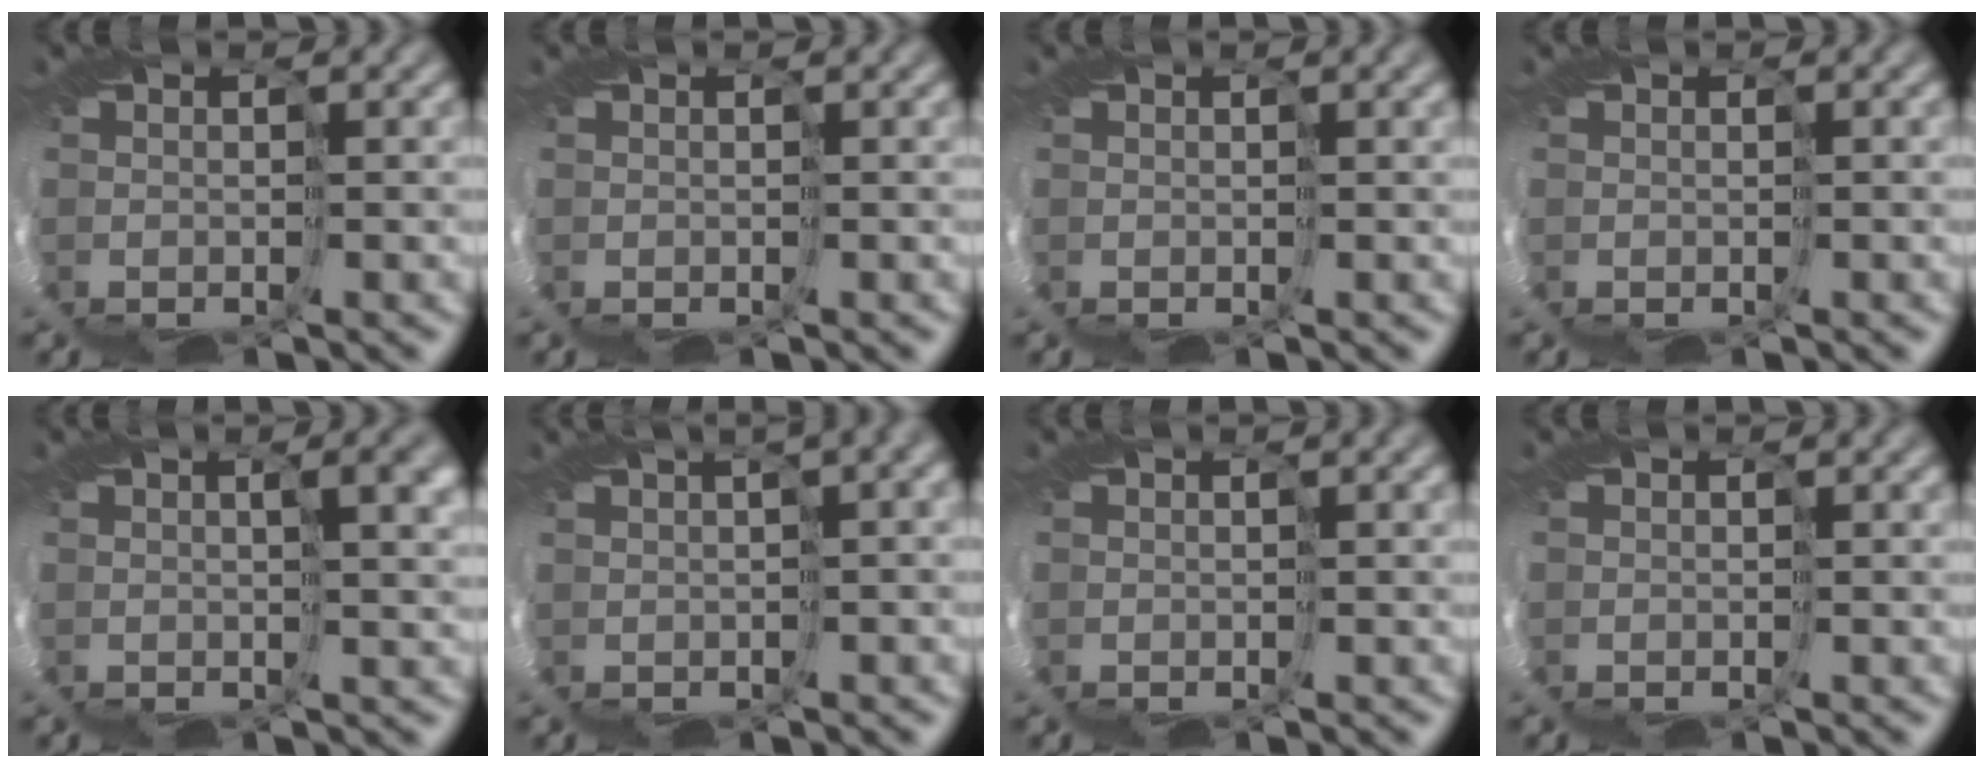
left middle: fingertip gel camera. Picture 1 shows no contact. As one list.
[{"total": 0.0}, {"total": 0.8, "force": [0.7, -0.3, 0.2], "torque": [-0.003, 0.001, 0.009]}, {"total": 0.0}, {"total": 5.5, "force": [2.9, 1.1, 4.5], "torque": [-0.058, 0.015, 0.046]}, {"total": 6.4, "force": [1.2, 1.8, 6.0], "torque": [-0.076, 0.007, 0.035]}, {"total": 0.8, "force": [0.3, 0.1, 0.8], "torque": [-0.013, 0.001, 0.006]}, {"total": 0.0}]